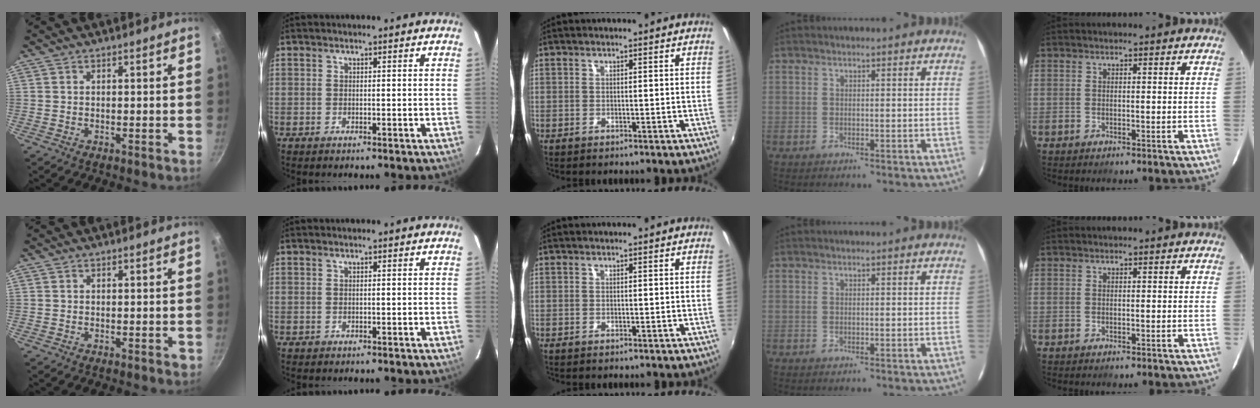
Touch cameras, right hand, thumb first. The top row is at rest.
{"thumb": {"total": 0.6, "force": [-0.1, 0.4, 0.4], "torque": [-0.001, 0.002, -0.003]}}